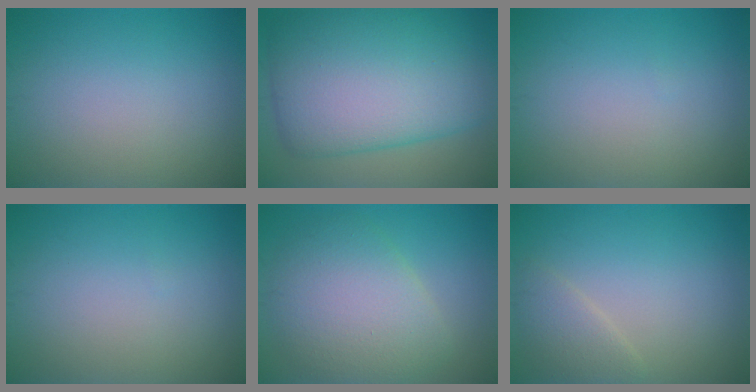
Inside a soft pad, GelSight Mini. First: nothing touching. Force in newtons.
{"total": 12.9, "press": 12.9, "slide": 0.4}
{"total": 0.0}
{"total": 0.0}
{"total": 6.8, "press": 6.8, "slide": 0.5}
{"total": 2.2, "press": 2.1, "slide": 0.1}